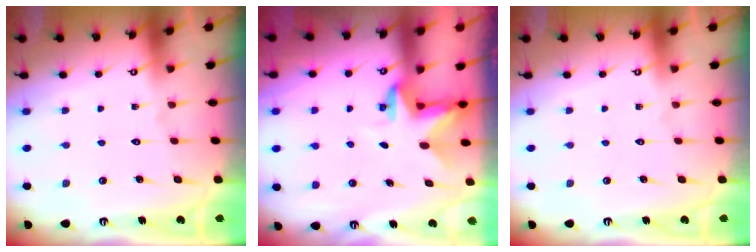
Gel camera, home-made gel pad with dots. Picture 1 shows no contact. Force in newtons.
{"total": 3.0, "press": 3.0, "slide": 0.1}
{"total": 0.0}